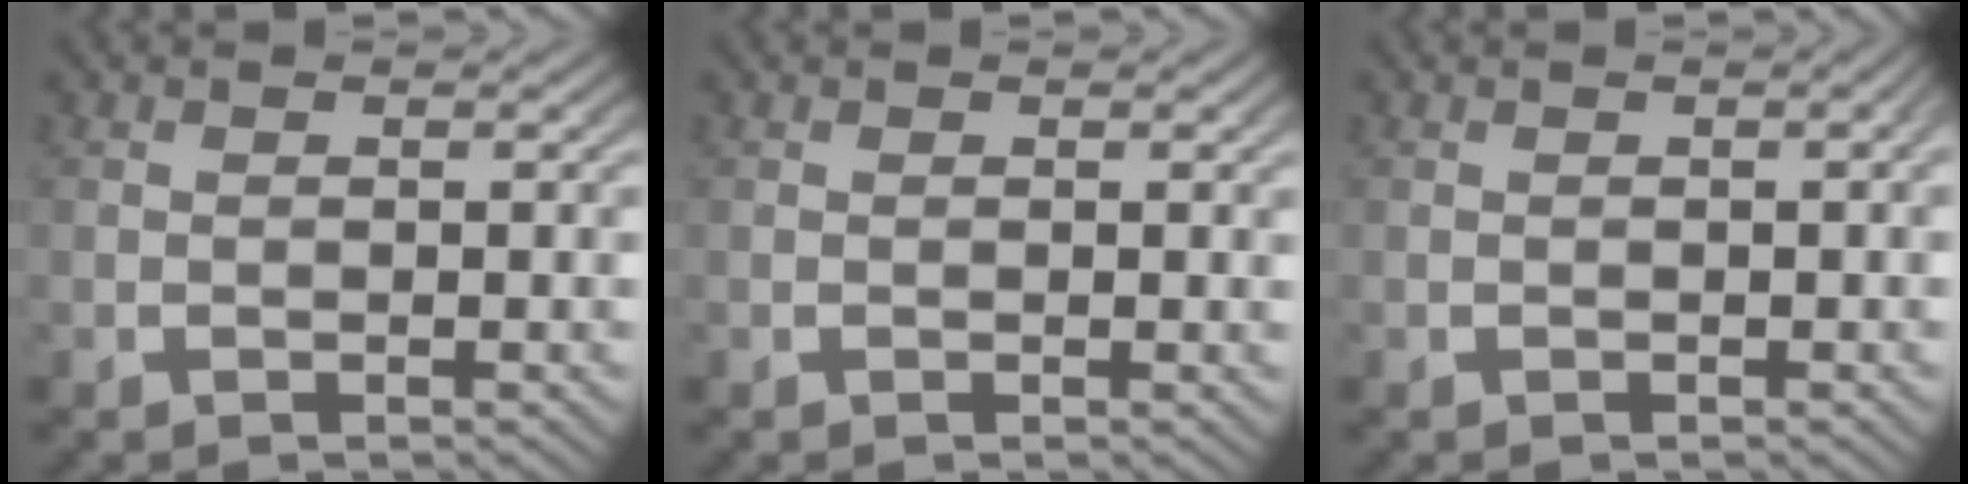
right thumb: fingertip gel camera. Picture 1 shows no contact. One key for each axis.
{"total": 0.0}
{"total": 0.7, "fx": -0.1, "fy": 0.1, "fz": 0.7, "tx": -0.009, "ty": 0.006, "tz": -0.002}